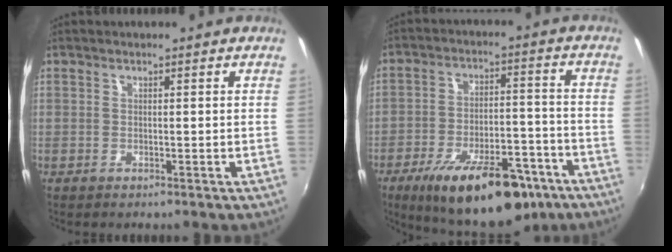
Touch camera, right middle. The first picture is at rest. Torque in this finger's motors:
{"motor_torque": [1.12, -1.02, 0.99, 0.21]}